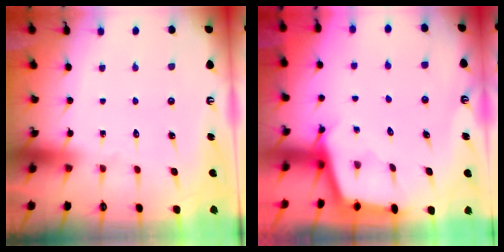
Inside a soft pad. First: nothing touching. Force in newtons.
{"total": 2.5, "press": 2.5, "slide": 0.1}